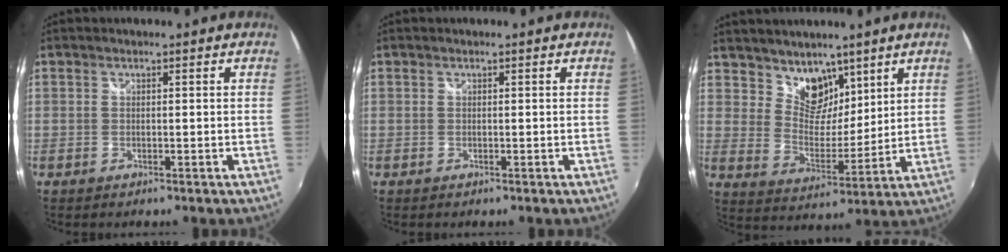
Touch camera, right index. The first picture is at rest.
{"total": 0.0}
{"total": 8.8, "force": [6.4, 5.3, 2.8], "torque": [-0.038, -0.006, 0.119]}